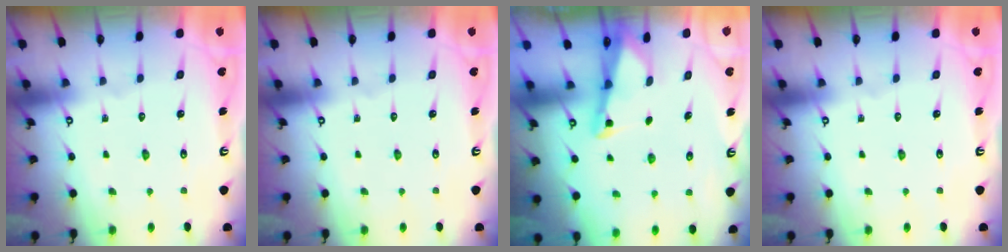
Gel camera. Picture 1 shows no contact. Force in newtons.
{"total": 0.0}
{"total": 2.2, "press": 2.2, "slide": 0.3}
{"total": 0.0}